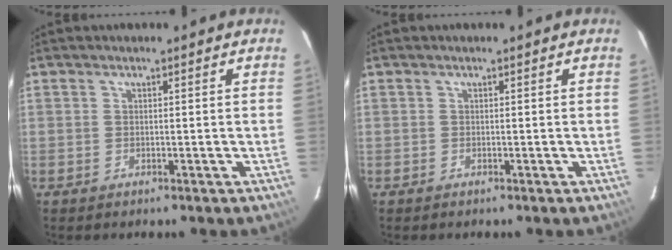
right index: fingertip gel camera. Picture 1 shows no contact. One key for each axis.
{"total": 0.0}